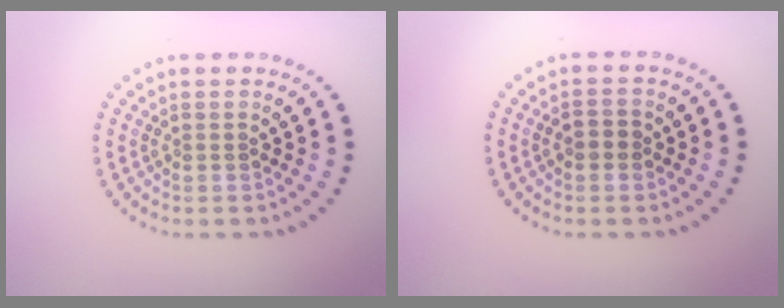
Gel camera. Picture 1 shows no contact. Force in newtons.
{"total": 1.6, "press": 1.6, "slide": 0.2}